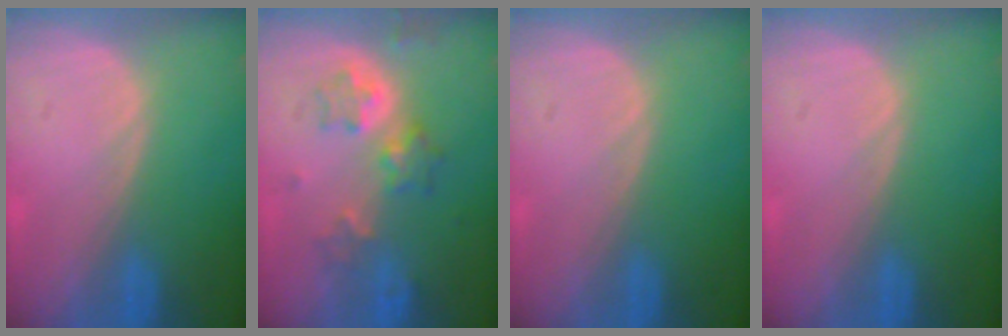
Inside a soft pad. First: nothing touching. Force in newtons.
{"total": 6.4, "press": 5.6, "slide": 3.1}
{"total": 0.0}
{"total": 0.0}